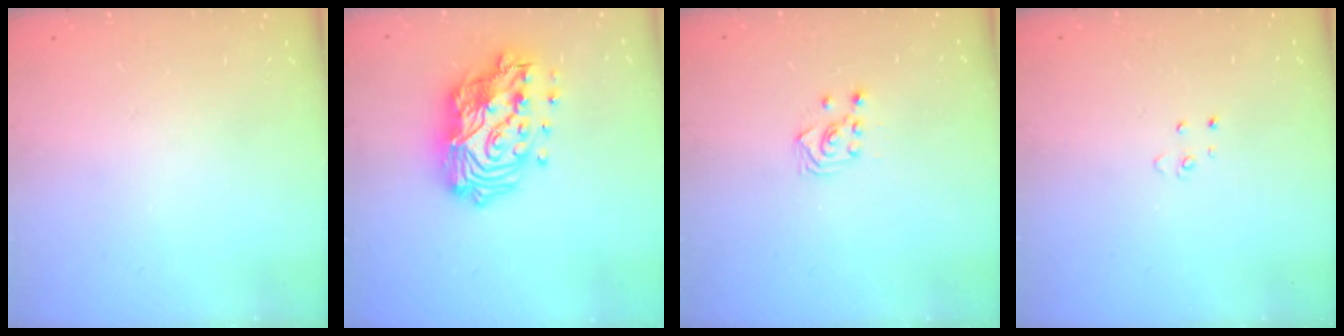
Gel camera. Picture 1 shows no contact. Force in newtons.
{"total": 18.6, "press": 18.5, "slide": 1.9}
{"total": 3.3, "press": 3.2, "slide": 1.0}
{"total": 2.6, "press": 2.6, "slide": 0.2}